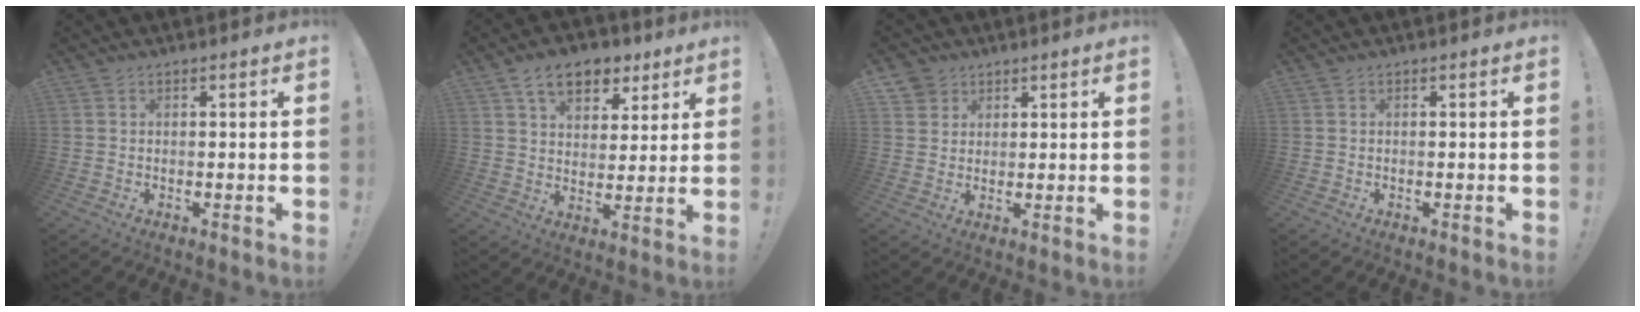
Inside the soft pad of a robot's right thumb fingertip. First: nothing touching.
{"total": 11.8, "force": [6.7, 7.6, 6.0], "torque": [-0.090, -0.027, 0.126]}
{"total": 4.7, "force": [2.5, 3.9, 0.2], "torque": [0.001, -0.019, 0.049]}
{"total": 0.0}